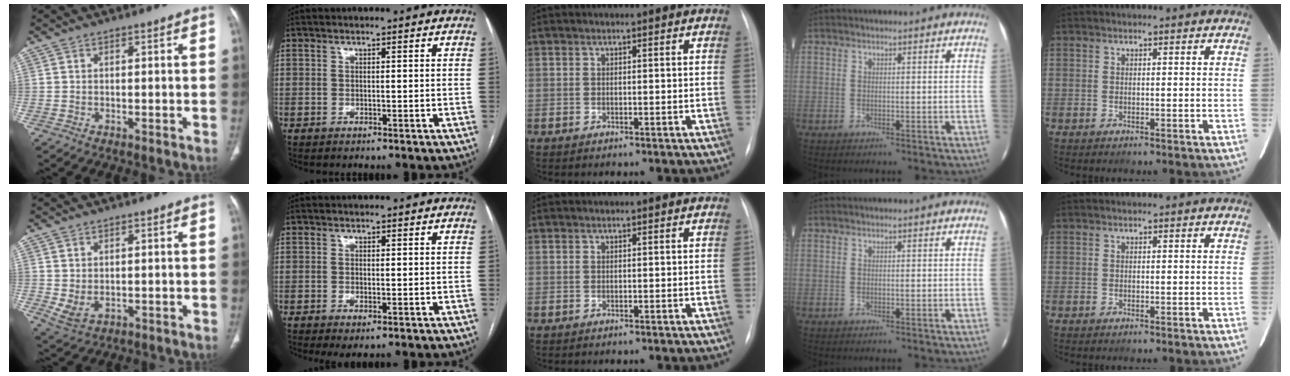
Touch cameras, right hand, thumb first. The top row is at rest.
{"thumb": {"total": 3.7, "force": [0.0, 2.5, 2.7], "torque": [-0.055, -0.006, 0.015]}, "index": {"total": 1.9, "force": [-0.9, 0.6, 1.6], "torque": [-0.025, -0.004, -0.008]}}